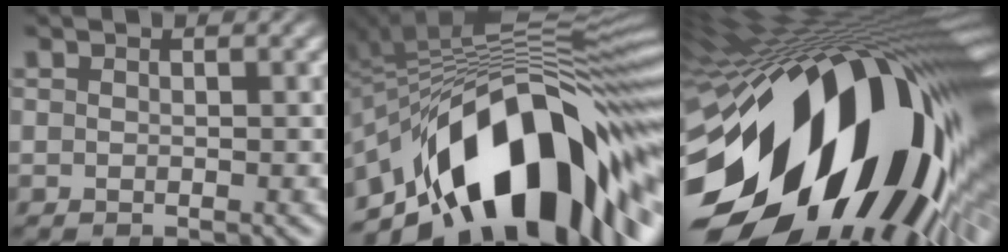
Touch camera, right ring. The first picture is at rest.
{"total": 21.6, "force": [-4.4, 11.4, 17.8], "torque": [-0.276, -0.010, -0.052]}
{"total": 39.3, "force": [-2.9, 22.5, 32.1], "torque": [-0.424, -0.005, -0.039]}